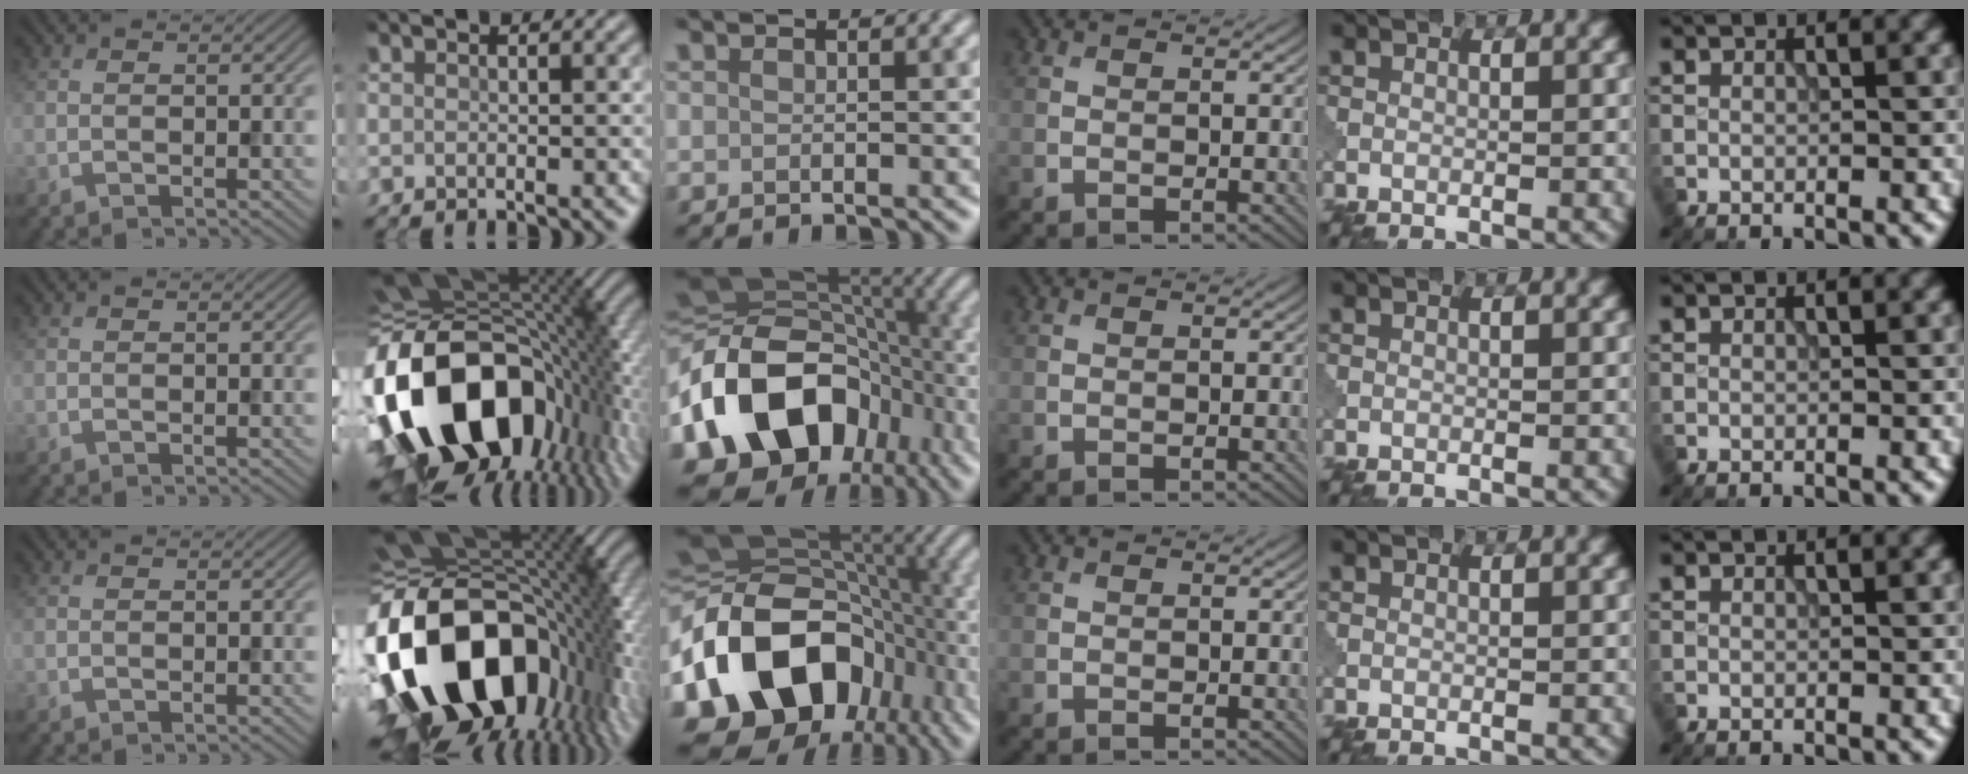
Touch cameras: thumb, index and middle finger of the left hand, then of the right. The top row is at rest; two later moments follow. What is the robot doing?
{"motion": "disassemble", "object": "puzzle pieces"}